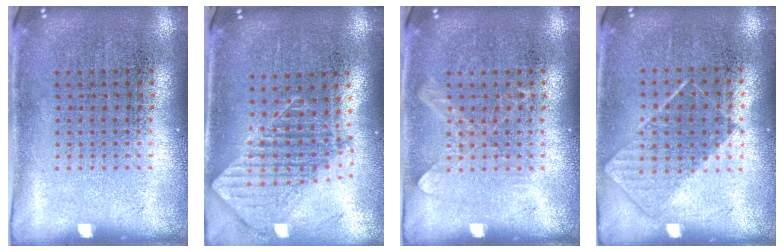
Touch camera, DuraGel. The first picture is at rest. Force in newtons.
{"total": 1.8, "press": 1.4, "slide": 1.2}
{"total": 0.8, "press": 0.8, "slide": 0.2}
{"total": 0.8, "press": 0.6, "slide": 0.5}